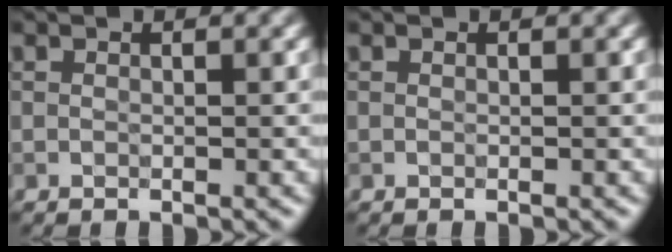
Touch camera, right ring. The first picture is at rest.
{"total": 0.0}